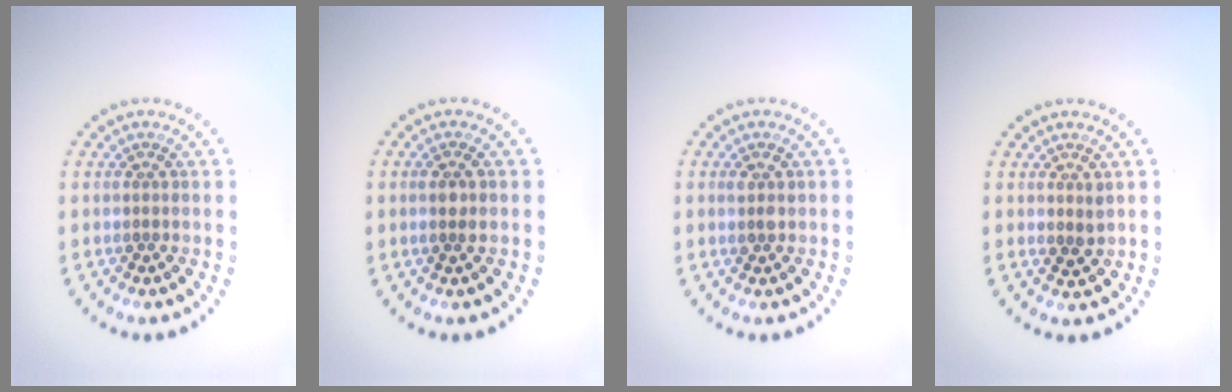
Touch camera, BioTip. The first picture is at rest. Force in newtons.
{"total": 1.5, "press": 1.3, "slide": 0.6}
{"total": 1.3, "press": 1.2, "slide": 0.5}
{"total": 1.1, "press": 1.1, "slide": 0.3}